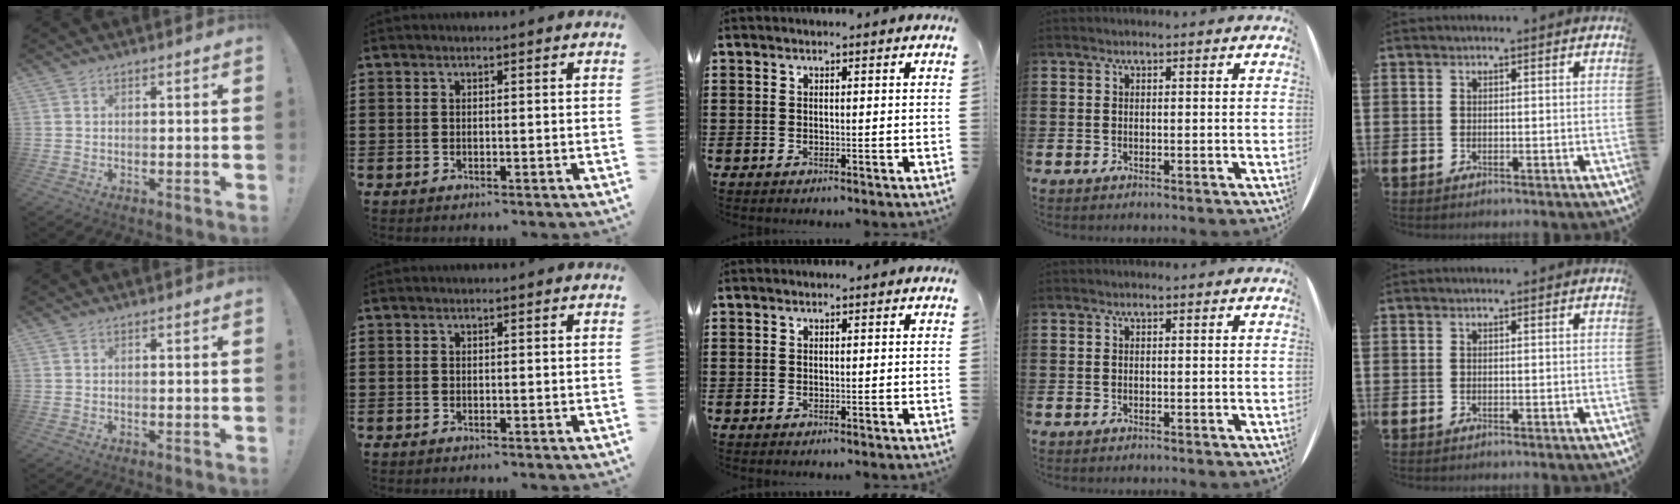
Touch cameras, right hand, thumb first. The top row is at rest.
{}